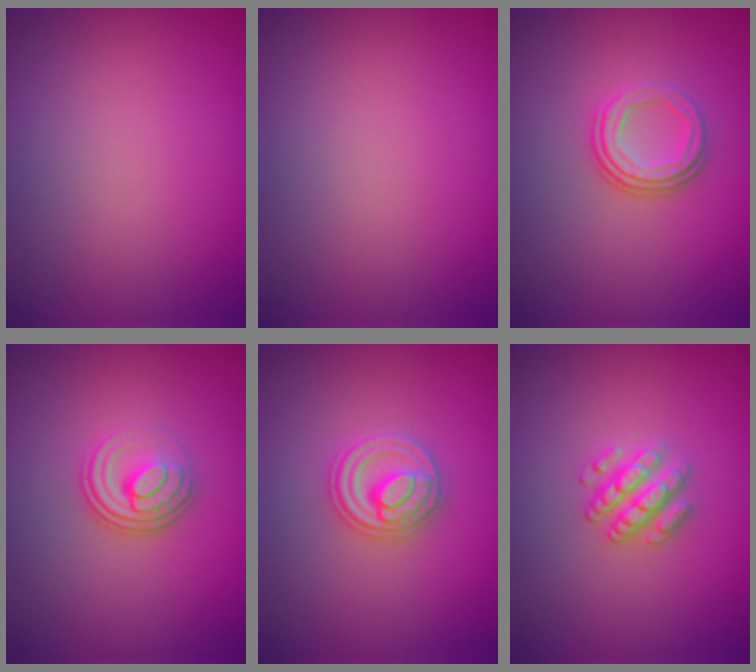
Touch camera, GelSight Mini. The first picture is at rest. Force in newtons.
{"total": 0.0}
{"total": 3.3, "press": 2.4, "slide": 2.3}
{"total": 3.5, "press": 2.4, "slide": 2.5}
{"total": 2.8, "press": 2.8, "slide": 0.4}
{"total": 2.8, "press": 2.6, "slide": 0.9}